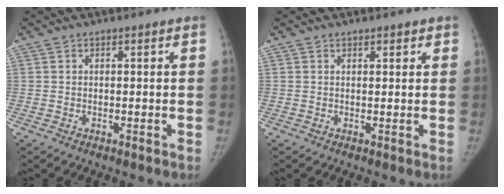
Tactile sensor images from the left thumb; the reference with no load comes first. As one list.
[{"total": 1.8, "force": [1.3, 0.9, 0.8], "torque": [0.001, -0.006, 0.015]}]